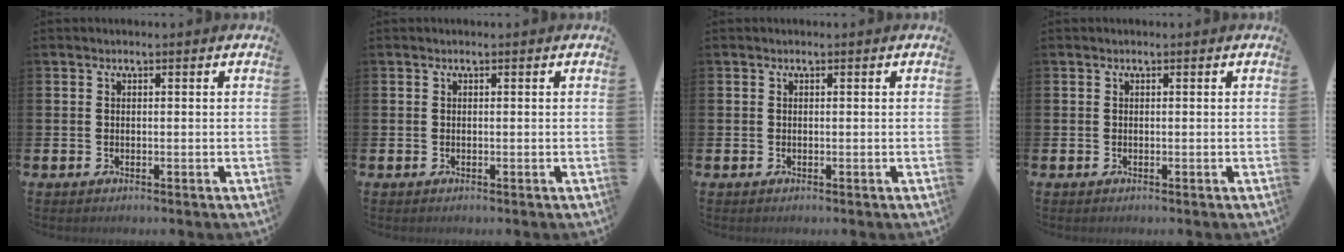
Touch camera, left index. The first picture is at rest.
{"total": 0.0}
{"total": 0.0}
{"total": 0.0}